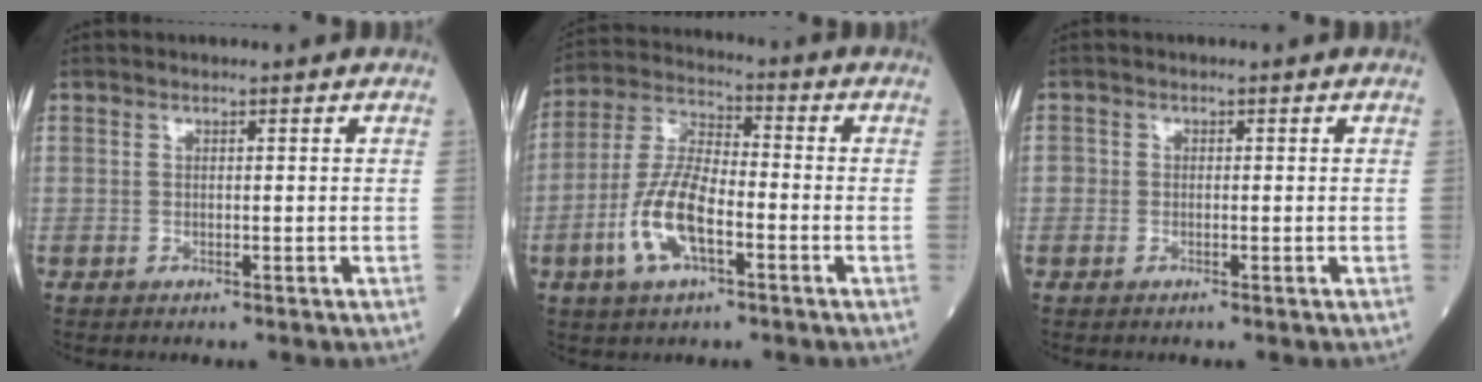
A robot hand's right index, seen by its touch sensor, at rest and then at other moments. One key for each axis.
{"total": 10.6, "fx": -3.7, "fy": 3.6, "fz": 9.3, "tx": -0.202, "ty": 0.004, "tz": -0.074}
{"total": 0.9, "fx": -0.5, "fy": 0.6, "fz": 0.4, "tx": -0.001, "ty": 0.002, "tz": -0.010}